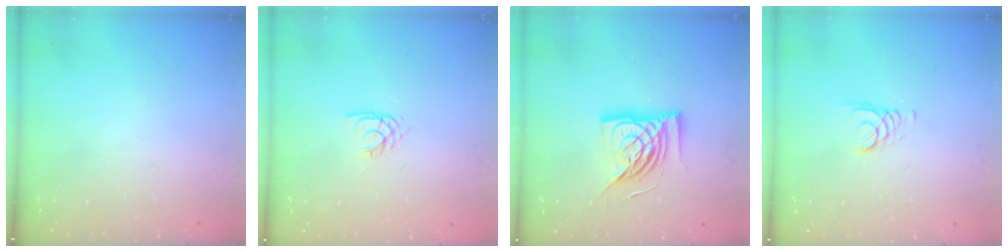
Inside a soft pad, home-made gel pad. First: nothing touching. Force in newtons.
{"total": 2.2, "press": 2.2, "slide": 0.3}
{"total": 15.6, "press": 15.5, "slide": 1.7}
{"total": 1.6, "press": 1.6, "slide": 0.2}